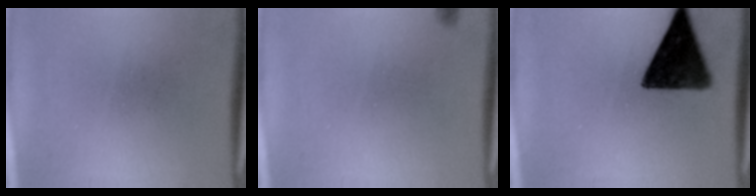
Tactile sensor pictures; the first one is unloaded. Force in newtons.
{"total": 0.7}
{"total": 13.3}